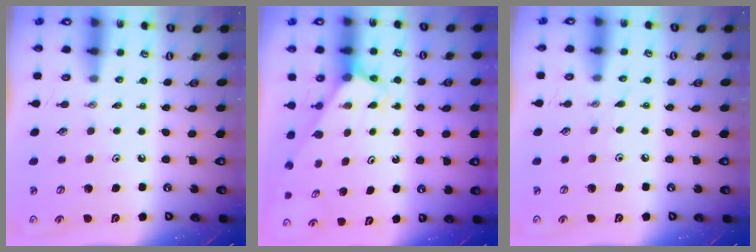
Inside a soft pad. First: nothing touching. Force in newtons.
{"total": 2.7, "press": 2.7, "slide": 0.1}
{"total": 4.3, "press": 4.3, "slide": 0.6}